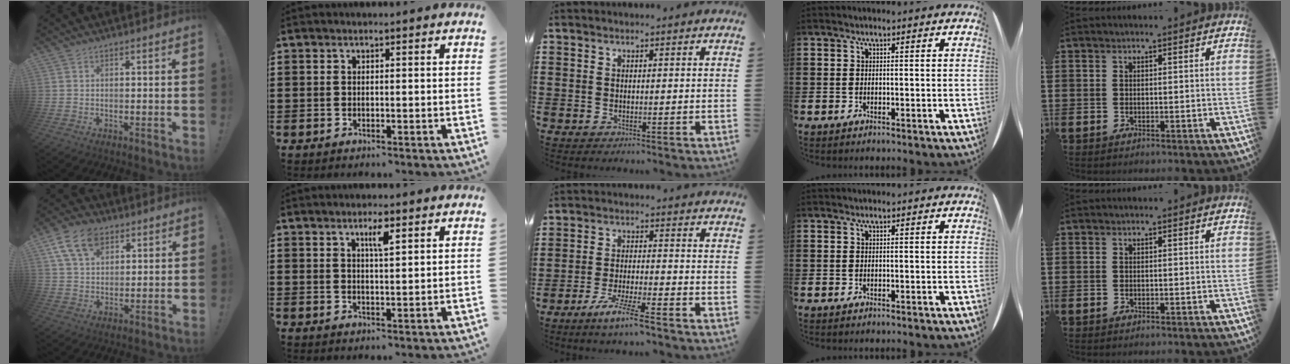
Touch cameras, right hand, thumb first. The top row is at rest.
{"thumb": {"total": 12.6, "force": [6.6, 8.2, 7.0], "torque": [-0.129, -0.018, 0.125]}, "index": {"total": 3.1, "force": [1.7, 0.6, 2.6], "torque": [-0.047, 0.002, 0.025]}, "middle": {"total": 6.0, "force": [-4.6, 0.0, 3.9], "torque": [-0.081, -0.015, -0.084]}}